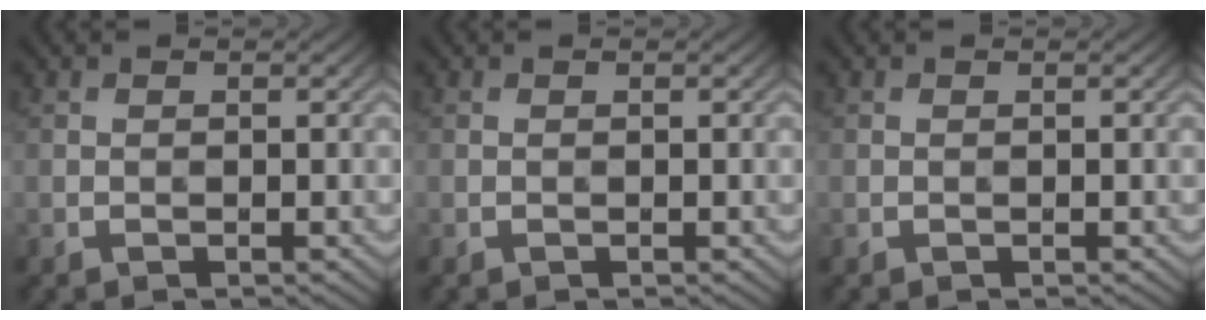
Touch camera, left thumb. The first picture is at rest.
{"total": 0.0}
{"total": 0.0}